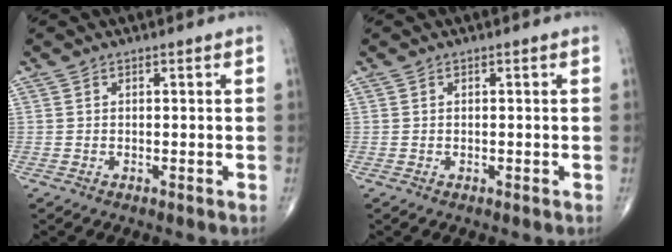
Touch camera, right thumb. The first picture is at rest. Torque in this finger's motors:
{"motor_torque": [0.11, -0.02, -0.25, -0.11, 0.06]}